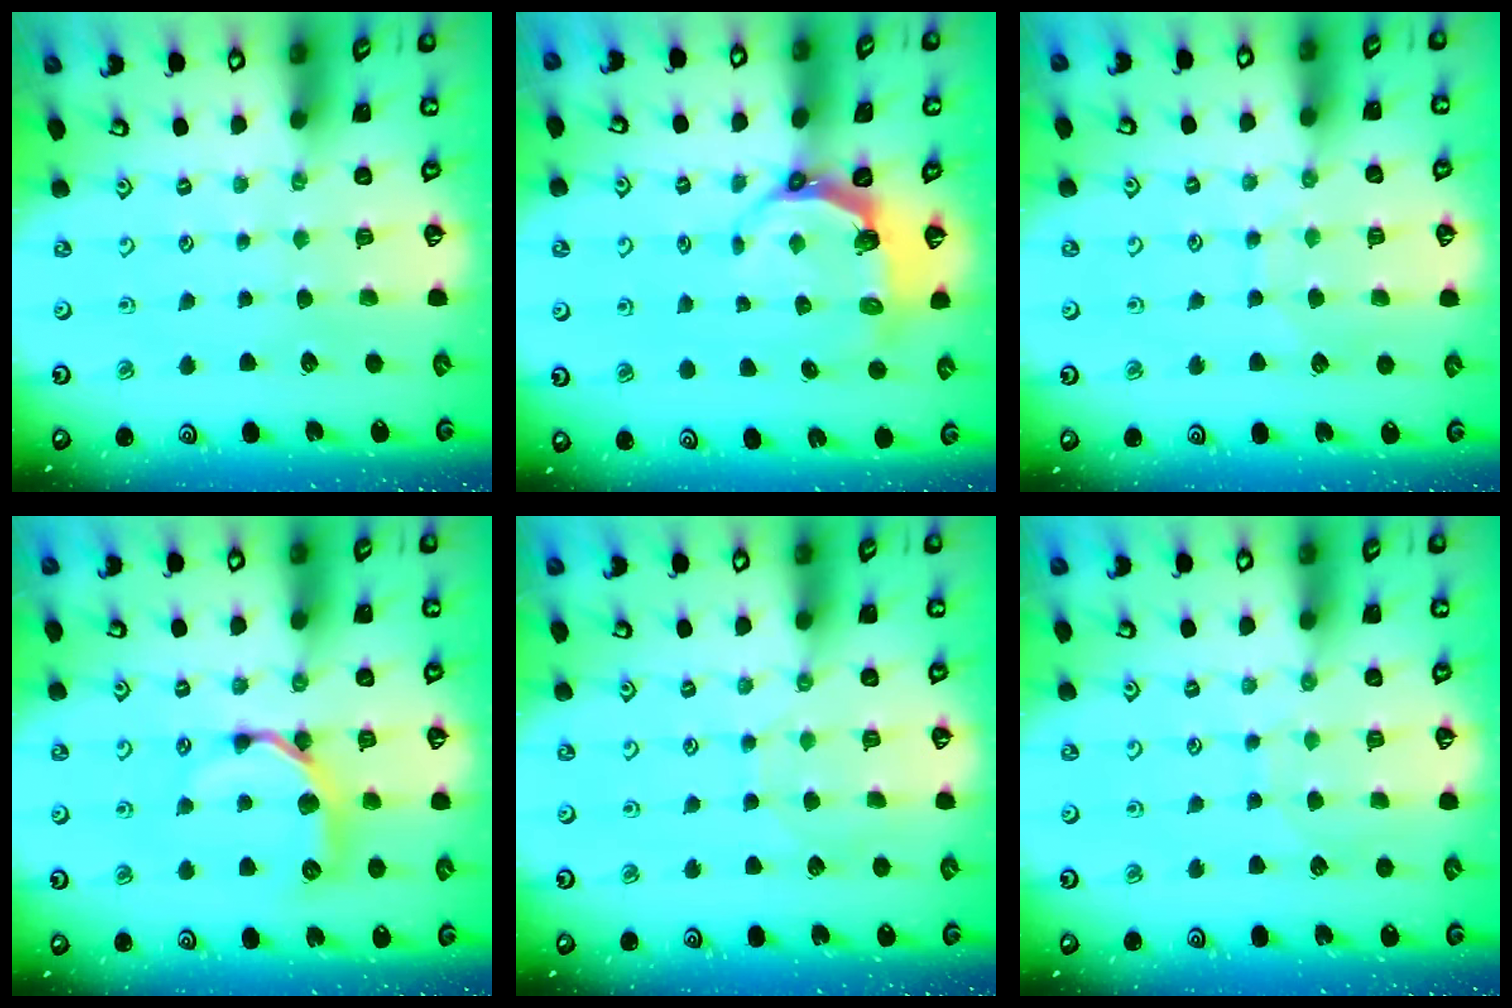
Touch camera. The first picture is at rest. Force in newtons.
{"total": 6.0, "press": 4.6, "slide": 3.9}
{"total": 6.7, "press": 6.6, "slide": 0.6}
{"total": 9.9, "press": 9.9, "slide": 0.3}
{"total": 3.1, "press": 3.1, "slide": 0.4}
{"total": 6.5, "press": 6.5, "slide": 0.5}